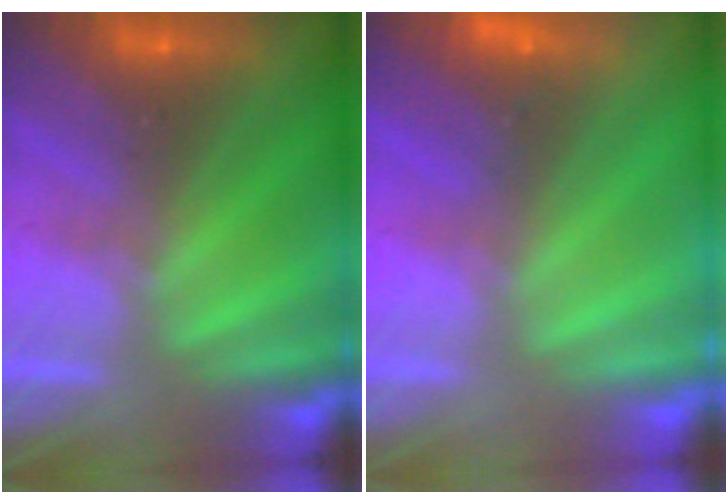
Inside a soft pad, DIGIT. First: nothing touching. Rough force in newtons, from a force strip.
{"total": 2.3}